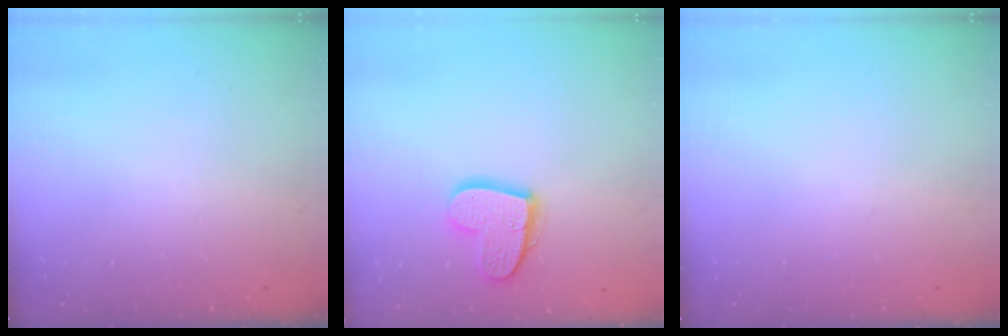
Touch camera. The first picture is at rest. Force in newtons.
{"total": 13.9, "press": 13.9, "slide": 0.8}
{"total": 0.0}